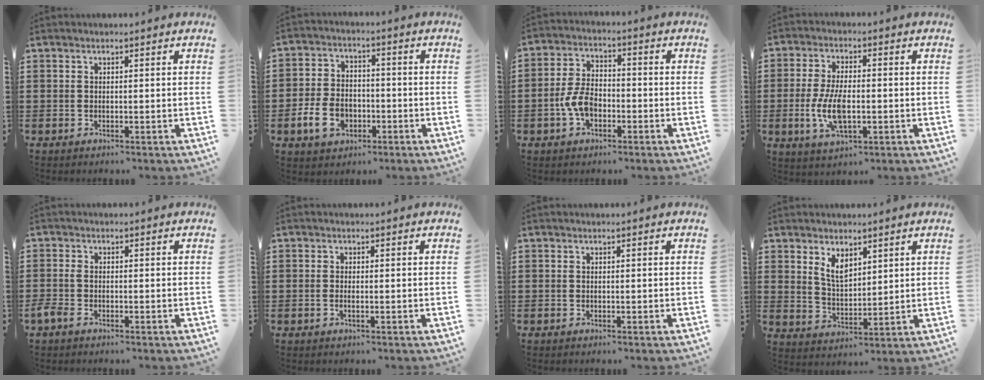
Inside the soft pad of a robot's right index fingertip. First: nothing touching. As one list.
[{"total": 6.7, "force": [-2.7, 4.6, 4.0], "torque": [-0.099, 0.004, -0.055]}, {"total": 6.1, "force": [-2.2, 3.5, 4.6], "torque": [-0.115, -0.002, -0.046]}, {"total": 7.4, "force": [-1.5, 3.4, 6.4], "torque": [-0.144, -0.003, -0.032]}, {"total": 1.4, "force": [-1.0, 0.5, 0.8], "torque": [-0.032, -0.006, -0.024]}, {"total": 0.9, "force": [-0.4, 0.1, 0.8], "torque": [-0.015, -0.004, -0.006]}, {"total": 0.0}, {"total": 4.6, "force": [2.8, 2.3, 2.8], "torque": [-0.064, 0.003, 0.052]}]